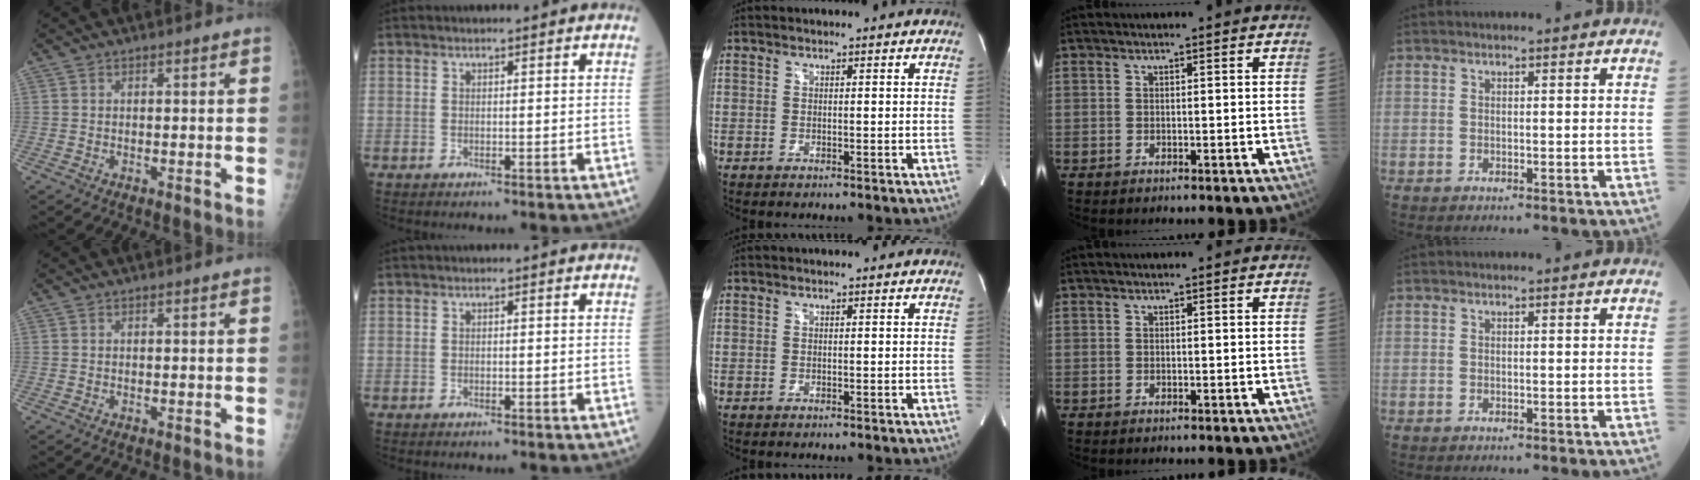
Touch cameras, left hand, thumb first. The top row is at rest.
{}